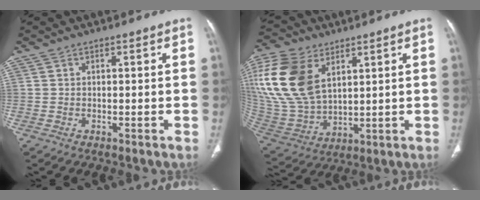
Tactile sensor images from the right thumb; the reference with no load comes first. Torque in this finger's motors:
{"motor_torque": [-1.11, 2.40, 2.03, 0.74, 0.61]}